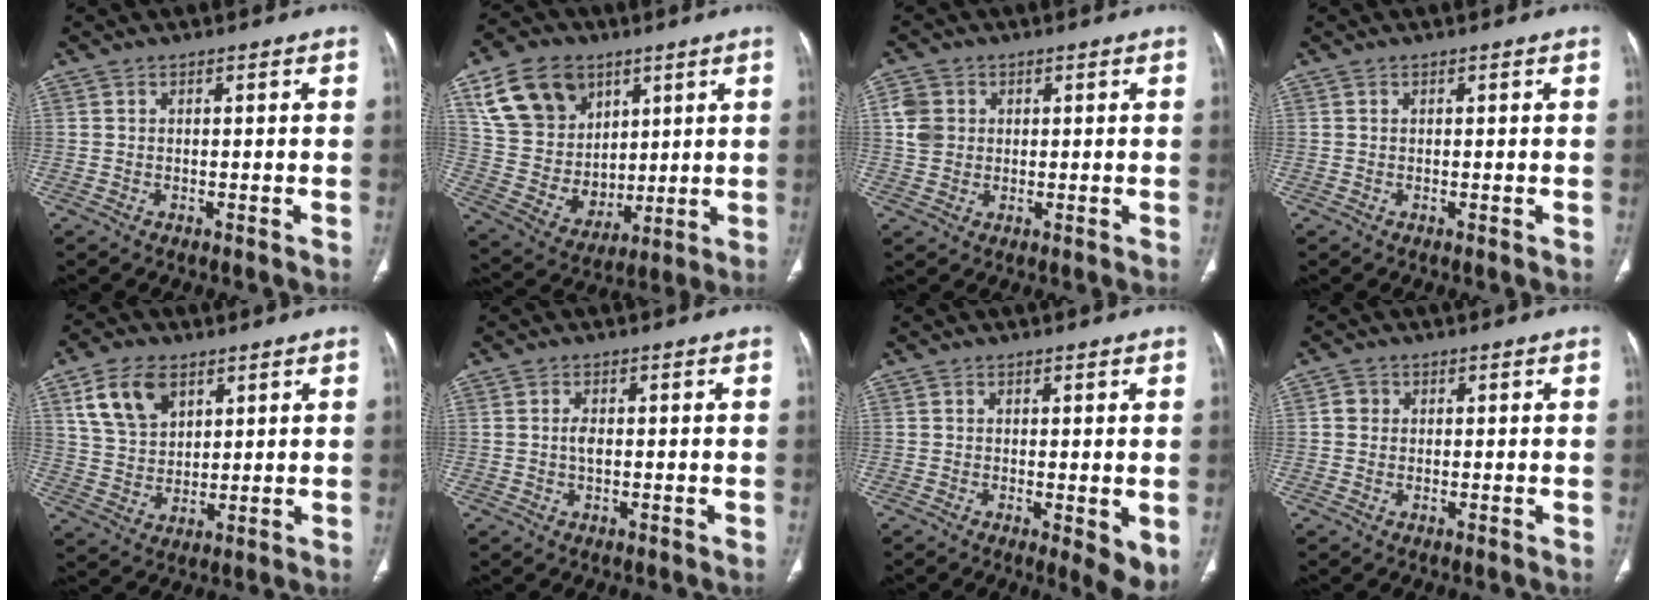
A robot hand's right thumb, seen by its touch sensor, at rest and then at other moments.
{"total": 18.6, "force": [8.3, 14.3, 8.5], "torque": [-0.124, -0.017, 0.164]}
{"total": 4.7, "force": [1.0, 4.1, 2.0], "torque": [-0.027, 0.001, 0.018]}
{"total": 0.0}
{"total": 10.2, "force": [5.0, 6.7, 5.8], "torque": [-0.089, -0.015, 0.102]}
{"total": 1.8, "force": [0.0, 0.9, 1.5], "torque": [-0.029, 0.000, -0.002]}
{"total": 5.1, "force": [-0.5, 1.7, 4.8], "torque": [-0.067, -0.017, -0.009]}
{"total": 1.8, "force": [0.2, 1.7, 0.6], "torque": [-0.001, 0.003, 0.000]}